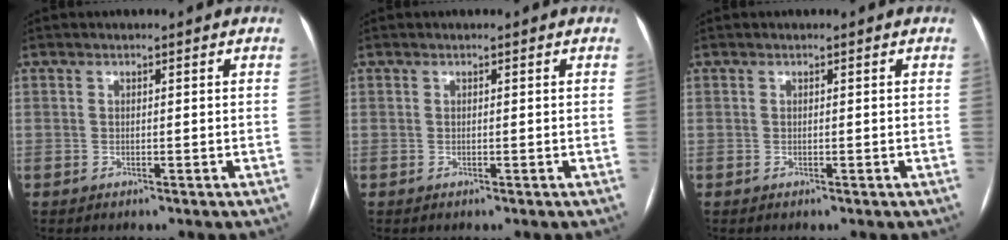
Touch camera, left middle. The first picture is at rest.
{"total": 0.0}
{"total": 0.0}